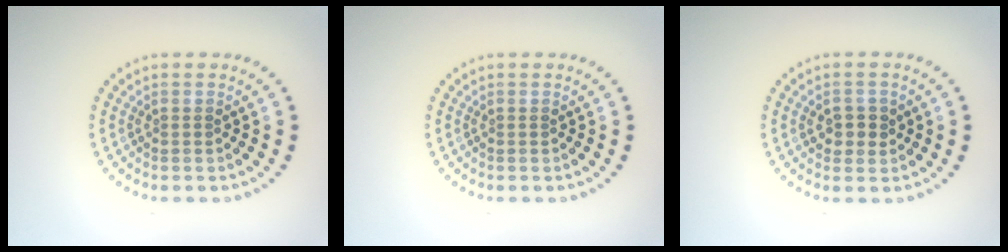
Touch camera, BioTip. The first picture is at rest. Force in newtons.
{"total": 0.0}
{"total": 2.1, "press": 2.0, "slide": 0.4}